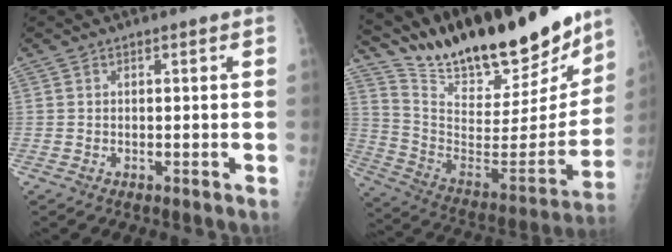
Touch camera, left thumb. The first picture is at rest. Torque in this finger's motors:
{"motor_torque": [0.16, 0.56, 1.41, -1.36, 0.23]}